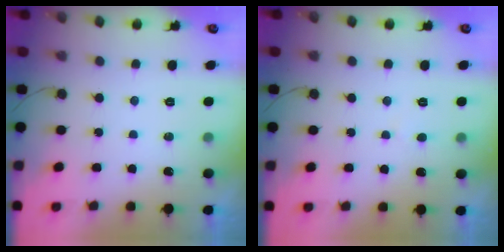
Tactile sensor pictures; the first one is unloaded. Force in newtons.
{"total": 1.8, "press": 1.8, "slide": 0.2}